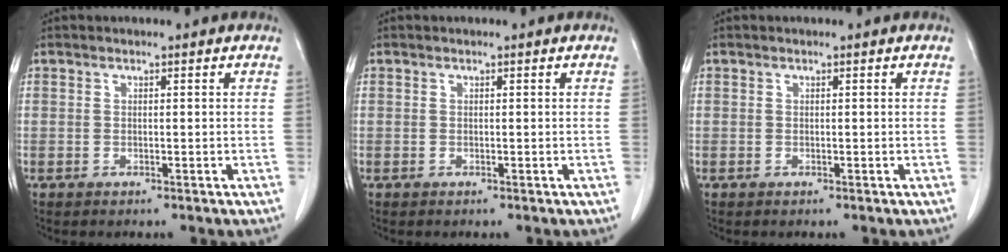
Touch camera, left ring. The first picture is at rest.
{"total": 0.0}
{"total": 0.0}